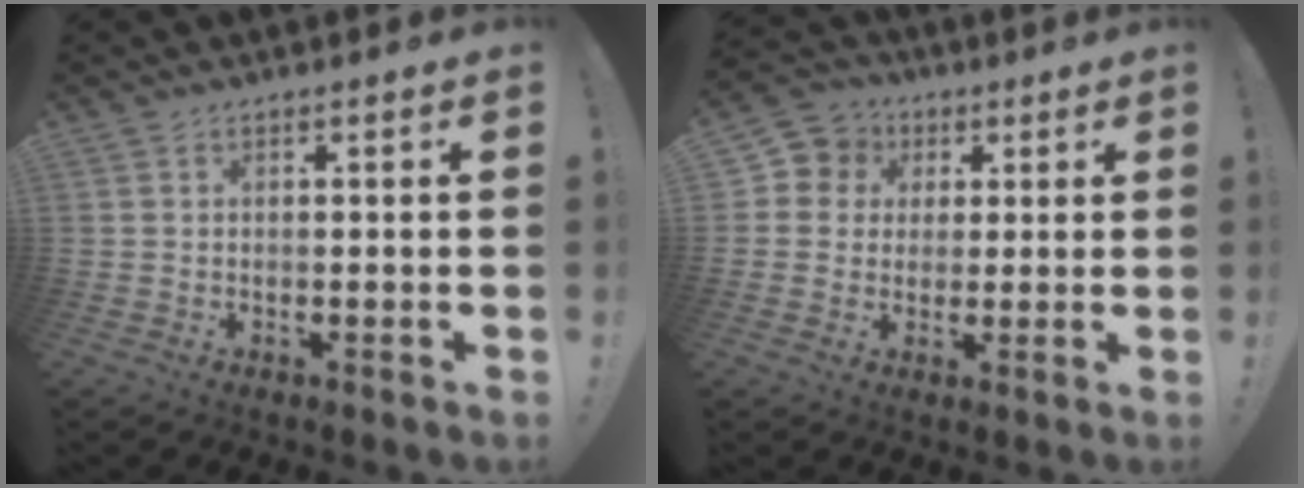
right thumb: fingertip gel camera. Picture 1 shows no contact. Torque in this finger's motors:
{"motor_torque": [-0.09, -0.04, -0.24, 0.08, -0.01]}